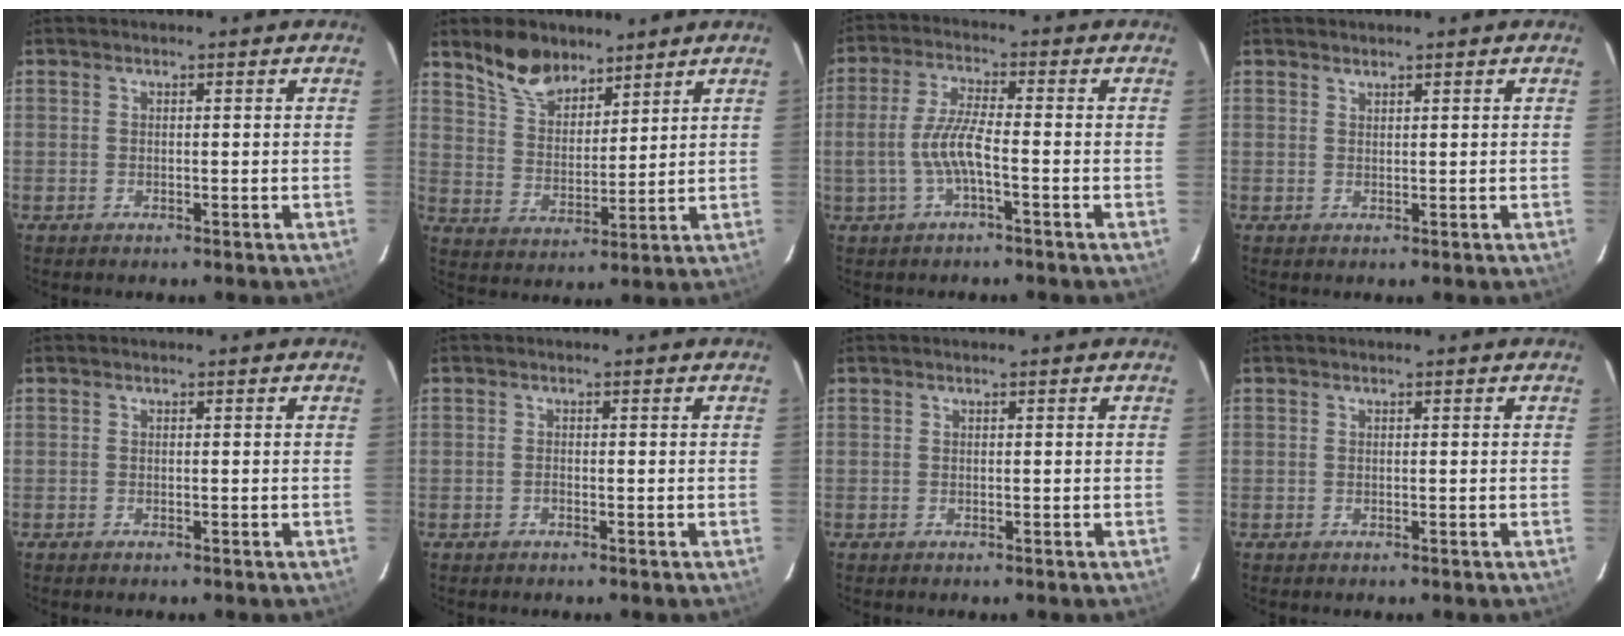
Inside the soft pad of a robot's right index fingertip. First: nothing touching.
{"total": 9.7, "force": [7.5, 4.7, 4.0], "torque": [-0.075, 0.015, 0.145]}
{"total": 6.7, "force": [-2.0, 1.0, 6.3], "torque": [-0.135, 0.002, -0.034]}
{"total": 0.7, "force": [0.7, 0.2, 0.1], "torque": [-0.003, 0.001, 0.014]}
{"total": 0.0}
{"total": 0.6, "force": [-0.4, 0.3, 0.3], "torque": [-0.003, 0.002, -0.008]}
{"total": 0.0}
{"total": 0.0}